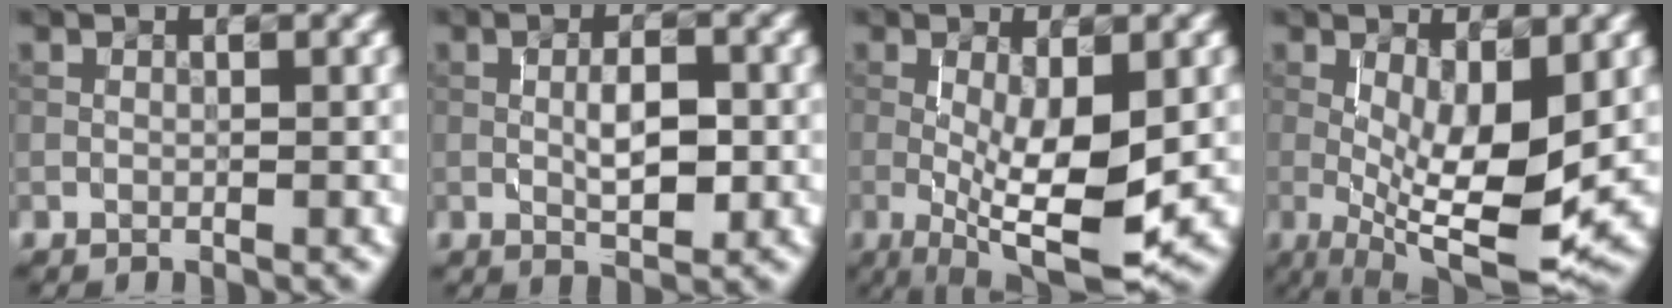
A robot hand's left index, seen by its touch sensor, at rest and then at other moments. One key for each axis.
{"total": 3.6, "fx": -0.1, "fy": 1.3, "fz": 3.3, "tx": -0.058, "ty": 0.000, "tz": 0.001}
{"total": 8.5, "fx": -1.2, "fy": 2.2, "fz": 8.1, "tx": -0.145, "ty": -0.018, "tz": -0.016}
{"total": 9.2, "fx": -0.5, "fy": 2.8, "fz": 8.7, "tx": -0.151, "ty": -0.017, "tz": -0.007}